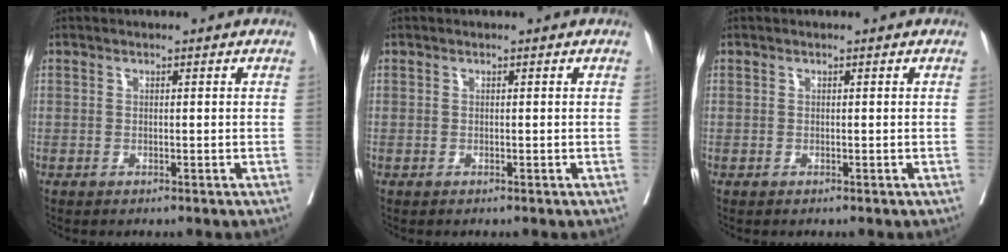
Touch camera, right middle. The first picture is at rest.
{"total": 0.0}
{"total": 0.0}